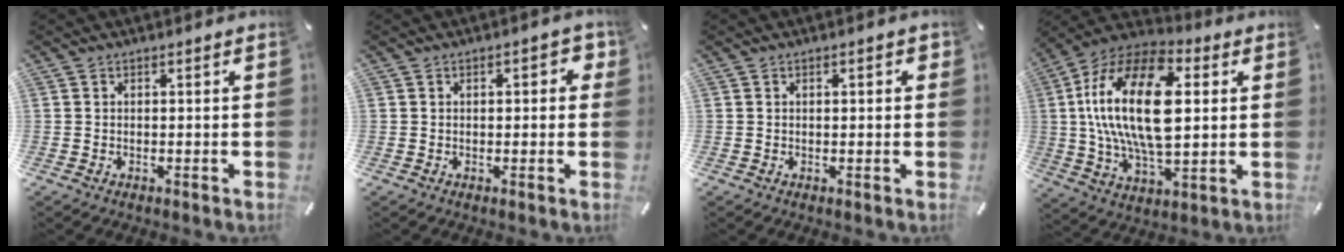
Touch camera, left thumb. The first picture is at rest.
{"total": 3.3, "force": [0.4, 1.8, 2.8], "torque": [-0.032, 0.003, -0.002]}
{"total": 1.2, "force": [0.1, 0.6, 1.0], "torque": [-0.011, 0.003, -0.002]}
{"total": 23.9, "force": [3.8, 12.7, 19.9], "torque": [-0.404, -0.002, 0.055]}